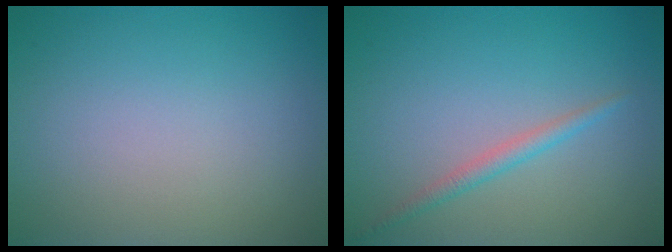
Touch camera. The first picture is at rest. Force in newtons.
{"total": 1.5, "press": 1.5, "slide": 0.1}